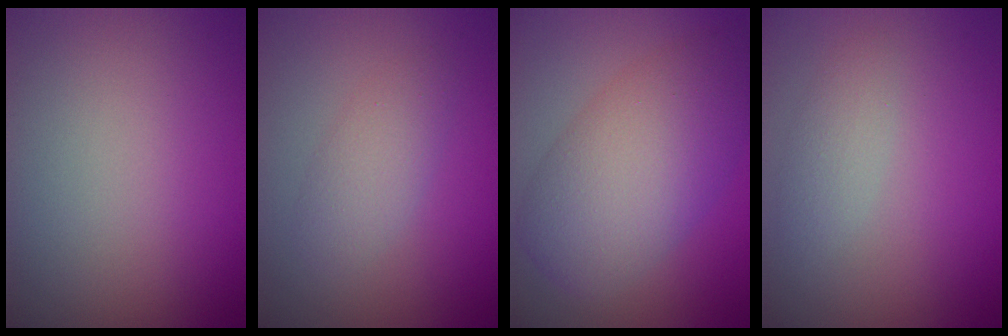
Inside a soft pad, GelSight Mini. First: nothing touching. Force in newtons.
{"total": 2.2, "press": 2.2, "slide": 0.1}
{"total": 7.9, "press": 7.9, "slide": 0.2}
{"total": 1.6, "press": 1.6, "slide": 0.1}